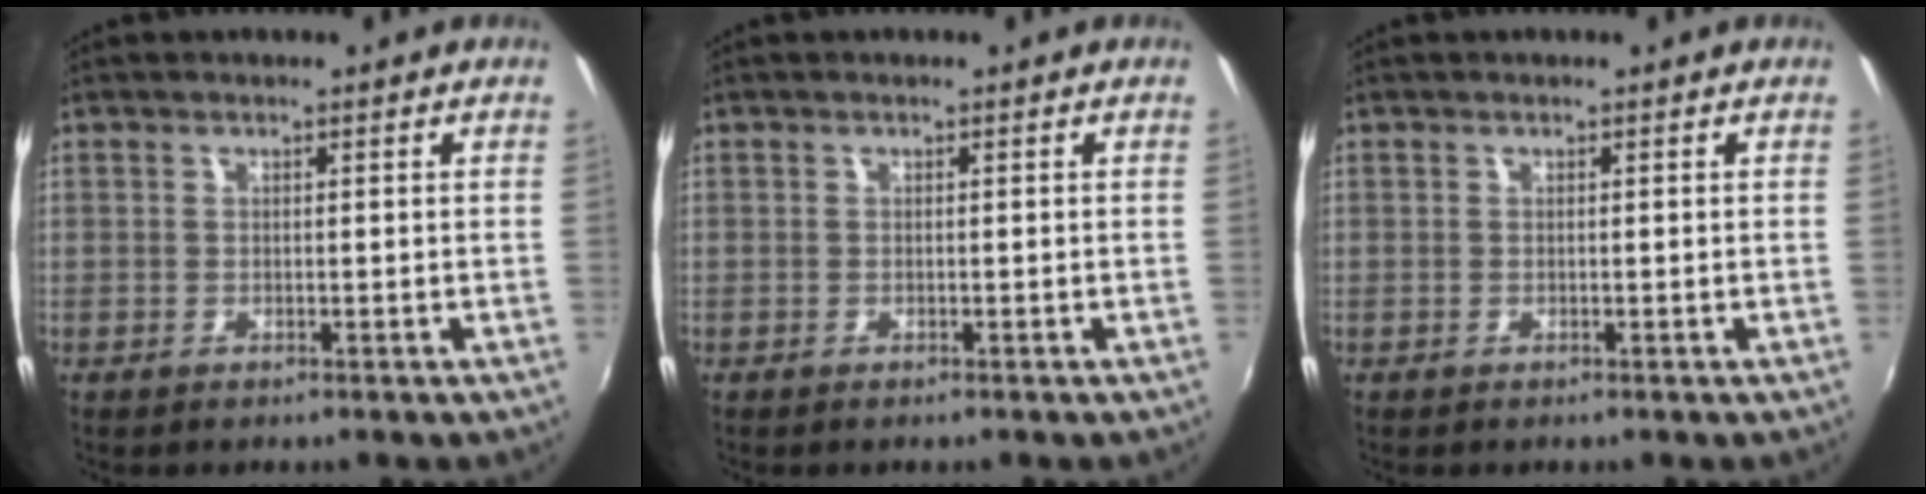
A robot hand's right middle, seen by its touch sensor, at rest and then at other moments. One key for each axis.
{"total": 0.0}
{"total": 0.0}